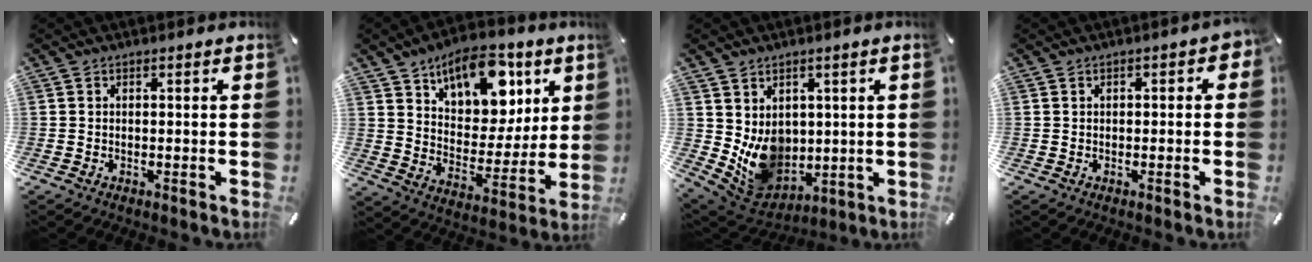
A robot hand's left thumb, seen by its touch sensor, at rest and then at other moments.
{"total": 16.4, "force": [10.4, 9.5, 8.5], "torque": [-0.127, -0.061, 0.181]}
{"total": 10.2, "force": [1.2, 9.2, 4.2], "torque": [-0.084, -0.036, 0.035]}
{"total": 1.7, "force": [-0.2, 1.0, 1.3], "torque": [-0.015, 0.004, -0.007]}